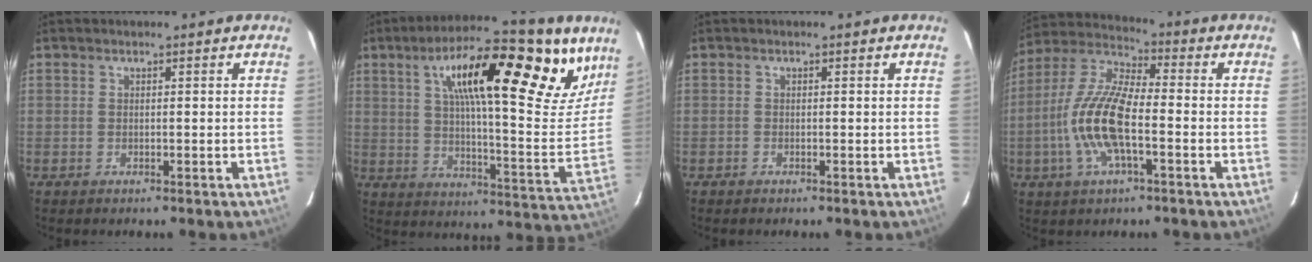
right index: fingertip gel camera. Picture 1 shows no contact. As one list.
[{"total": 27.2, "force": [15.2, 7.9, 21.1], "torque": [-0.303, 0.012, 0.234]}, {"total": 0.6, "force": [-0.4, 0.4, -0.1], "torque": [0.000, 0.002, -0.010]}, {"total": 14.1, "force": [-3.6, 4.6, 12.8], "torque": [-0.268, 0.000, -0.077]}]